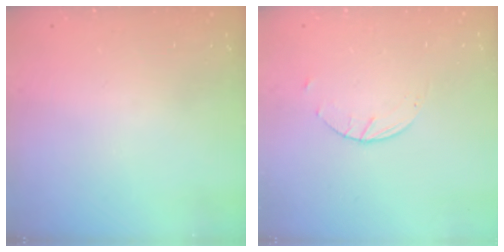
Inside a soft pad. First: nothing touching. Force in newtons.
{"total": 2.6, "press": 2.6, "slide": 0.4}